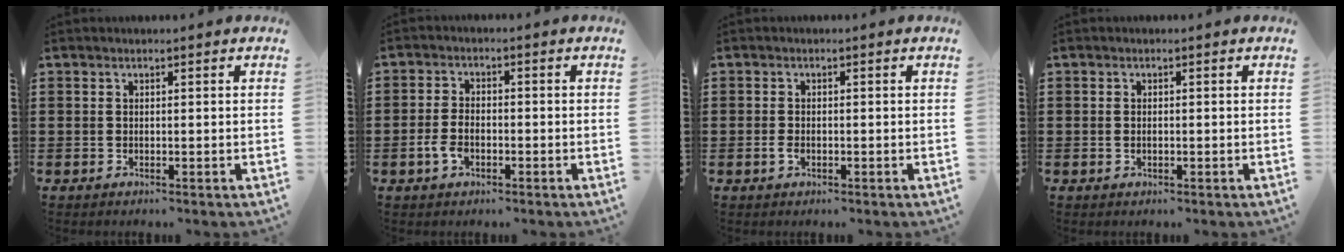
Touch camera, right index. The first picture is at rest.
{"total": 3.7, "force": [-1.6, 1.9, 2.8], "torque": [-0.071, -0.007, -0.033]}
{"total": 1.4, "force": [-0.5, 0.7, 1.1], "torque": [-0.030, -0.007, -0.011]}
{"total": 0.6, "force": [-0.1, 0.1, 0.5], "torque": [-0.014, -0.005, -0.001]}